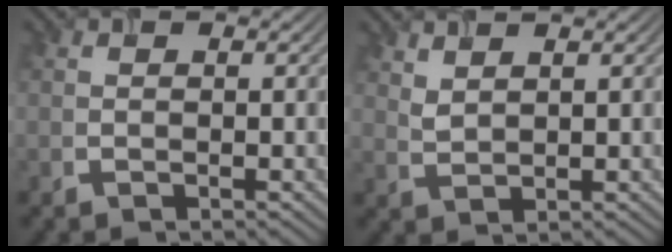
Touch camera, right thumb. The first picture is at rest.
{"total": 2.3, "force": [1.8, 0.7, 1.1], "torque": [-0.028, 0.001, 0.044]}